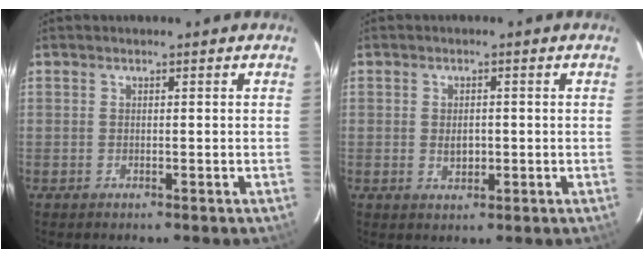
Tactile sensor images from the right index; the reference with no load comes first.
{"total": 2.9, "force": [-0.3, 1.8, 2.2], "torque": [-0.037, 0.000, -0.003]}